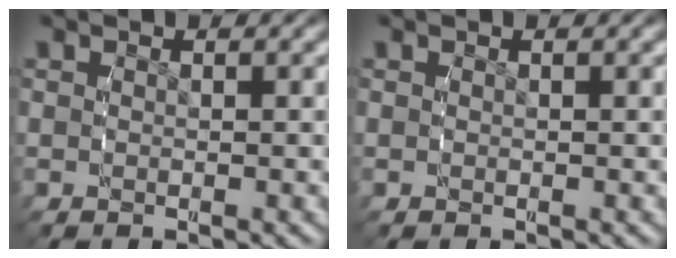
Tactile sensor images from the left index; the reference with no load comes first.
{"total": 0.0}